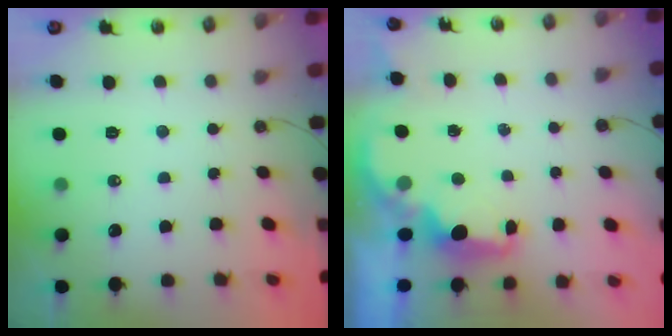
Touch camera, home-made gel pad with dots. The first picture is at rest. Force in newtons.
{"total": 2.3, "press": 2.2, "slide": 0.7}